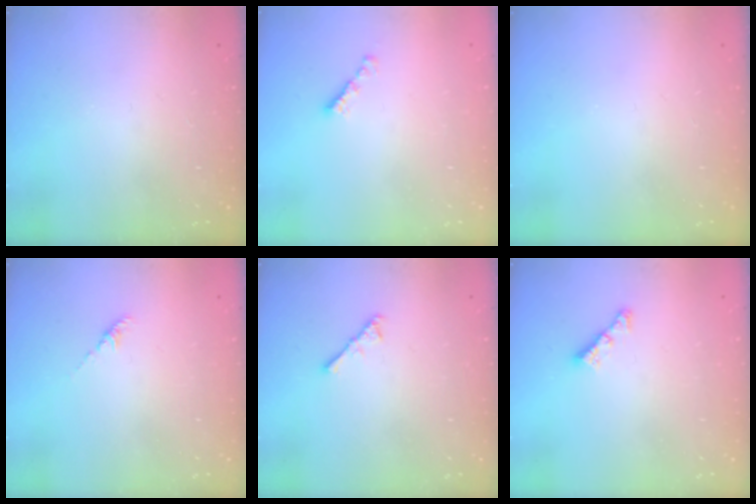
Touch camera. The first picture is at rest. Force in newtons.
{"total": 2.1, "press": 2.0, "slide": 0.7}
{"total": 0.0}
{"total": 1.2, "press": 1.1, "slide": 0.5}
{"total": 3.4, "press": 3.4, "slide": 0.6}
{"total": 4.5, "press": 4.4, "slide": 0.7}